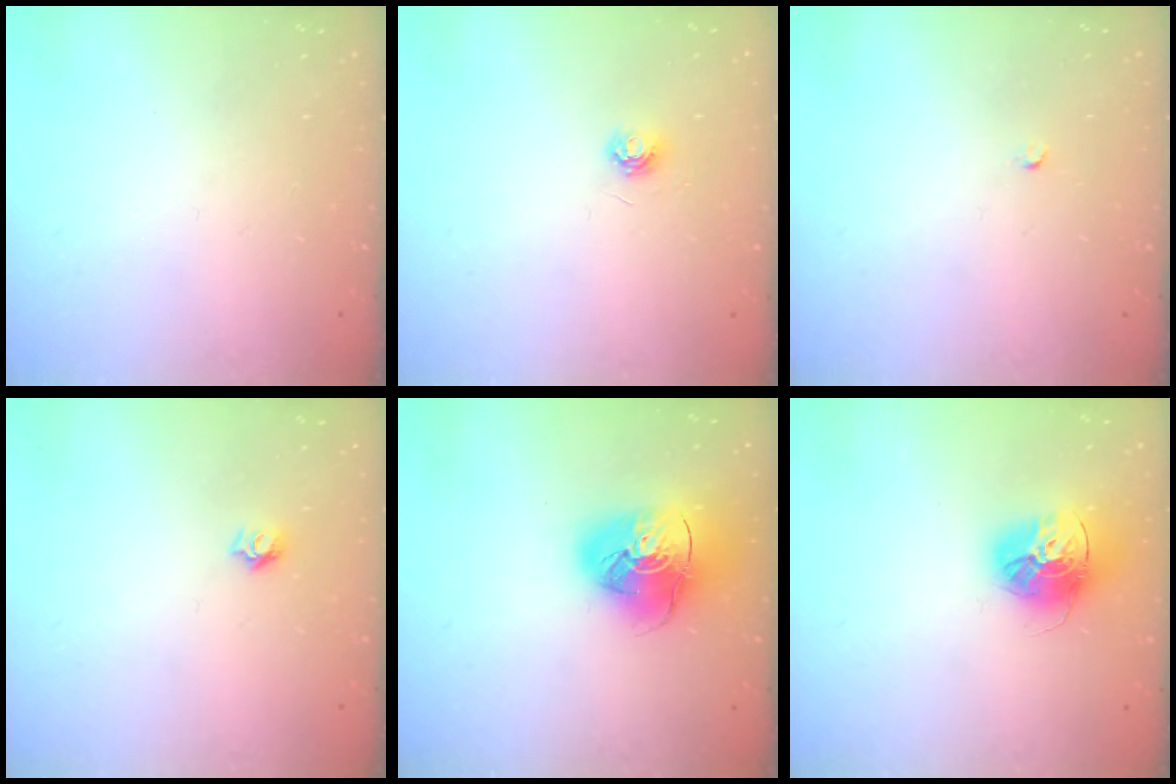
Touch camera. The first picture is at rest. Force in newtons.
{"total": 4.5, "press": 4.5, "slide": 0.5}
{"total": 2.0, "press": 2.0, "slide": 0.3}
{"total": 5.5, "press": 5.5, "slide": 0.5}
{"total": 14.9, "press": 14.8, "slide": 1.9}
{"total": 15.6, "press": 15.5, "slide": 1.4}